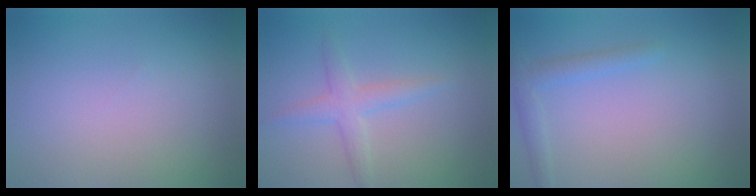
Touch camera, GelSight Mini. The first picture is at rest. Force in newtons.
{"total": 2.4, "press": 2.4, "slide": 0.0}
{"total": 1.9, "press": 1.9, "slide": 0.1}